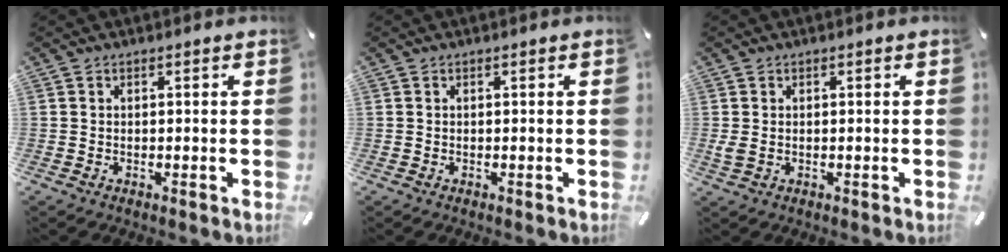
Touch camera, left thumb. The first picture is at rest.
{"total": 0.0}
{"total": 1.5, "force": [0.1, 1.0, 1.2], "torque": [-0.030, -0.001, 0.000]}